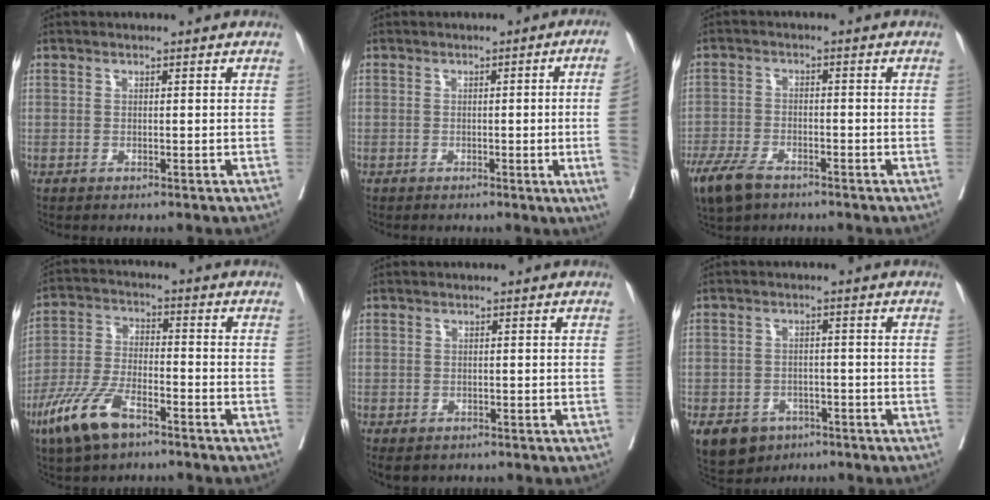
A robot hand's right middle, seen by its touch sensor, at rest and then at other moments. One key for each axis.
{"total": 9.8, "fx": -1.2, "fy": -3.0, "fz": 9.2, "tx": -0.095, "ty": -0.019, "tz": -0.016}
{"total": 8.0, "fx": -5.7, "fy": 3.4, "fz": 4.3, "tx": -0.091, "ty": -0.011, "tz": -0.102}
{"total": 10.1, "fx": -6.3, "fy": 3.4, "fz": 7.1, "tx": -0.156, "ty": -0.009, "tz": -0.121}
{"total": 1.9, "fx": -1.3, "fy": 1.1, "fz": 0.8, "tx": -0.015, "ty": -0.003, "tz": -0.013}
{"total": 11.2, "fx": -6.1, "fy": 8.4, "fz": 4.1, "tx": -0.105, "ty": -0.005, "tz": -0.085}